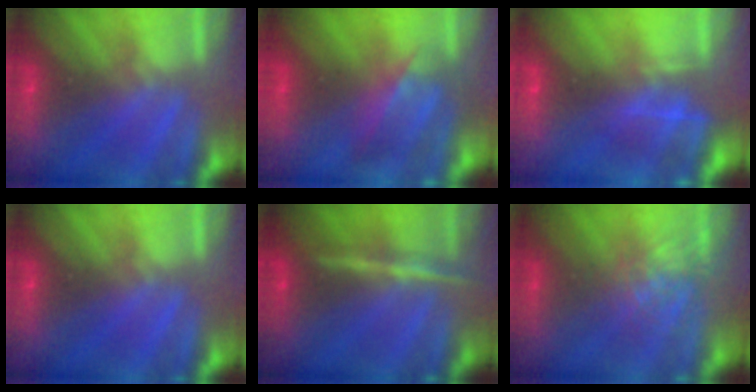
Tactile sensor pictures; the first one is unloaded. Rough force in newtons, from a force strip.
{"total": 4.7}
{"total": 4.6}
{"total": 0.0}
{"total": 5.8}
{"total": 2.7}